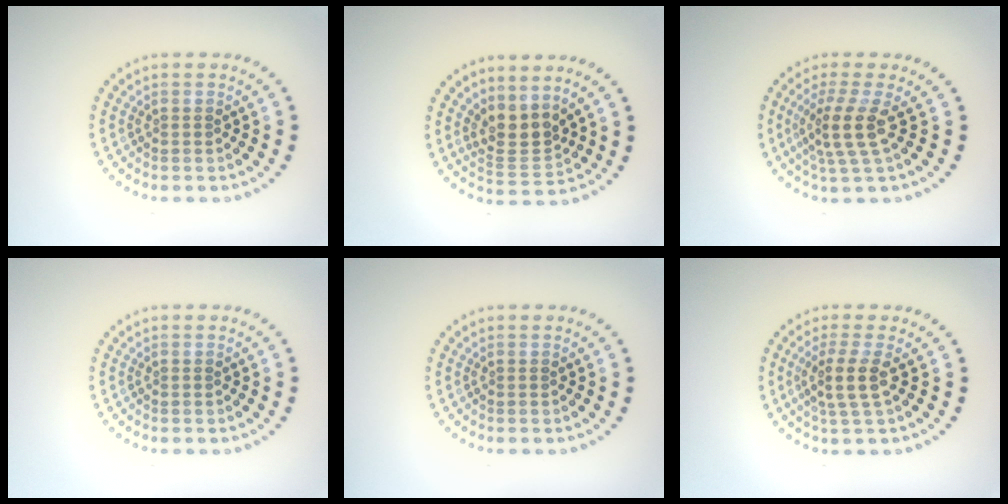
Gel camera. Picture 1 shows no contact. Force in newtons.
{"total": 2.9, "press": 2.3, "slide": 1.9}
{"total": 3.5, "press": 2.7, "slide": 2.3}
{"total": 0.0}
{"total": 0.0}
{"total": 2.7, "press": 2.3, "slide": 1.5}